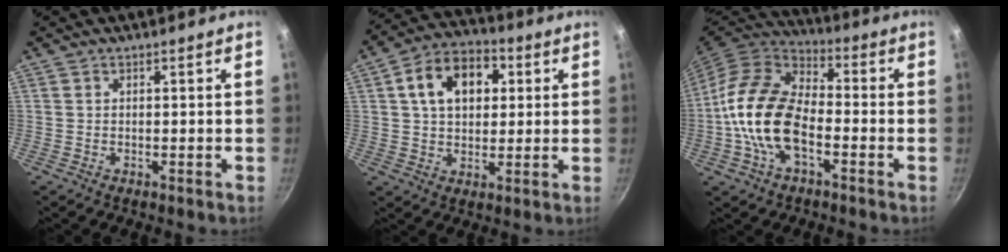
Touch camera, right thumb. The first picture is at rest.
{"total": 12.8, "force": [3.3, 8.9, 8.7], "torque": [-0.110, 0.012, 0.041]}
{"total": 16.4, "force": [-3.5, 9.4, 12.9], "torque": [-0.220, 0.034, -0.079]}